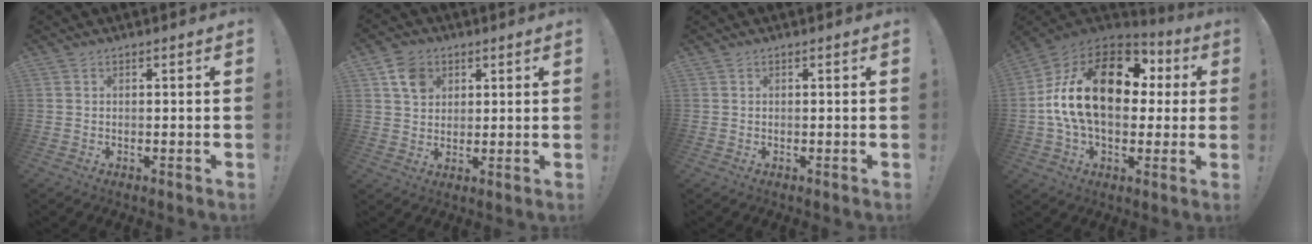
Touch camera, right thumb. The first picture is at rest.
{"total": 7.9, "force": [3.8, 6.3, 2.8], "torque": [-0.048, -0.009, 0.076]}
{"total": 0.6, "force": [0.1, 0.5, -0.2], "torque": [0.003, 0.002, 0.002]}
{"total": 24.4, "force": [3.5, 14.8, 19.1], "torque": [-0.330, 0.006, 0.062]}